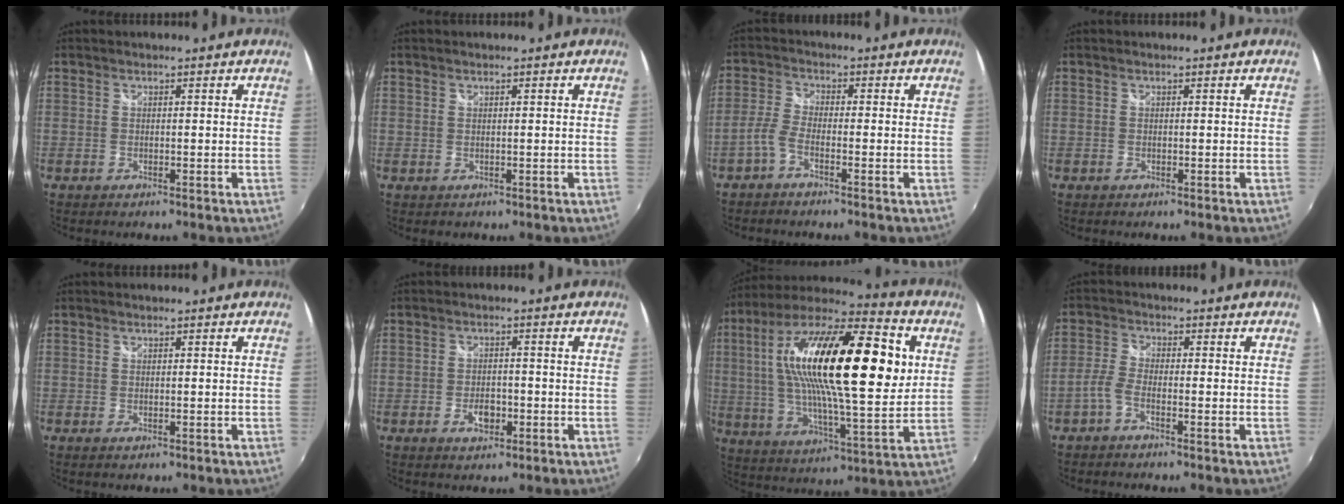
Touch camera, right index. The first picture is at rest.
{"total": 0.8, "force": [0.1, 0.8, 0.0], "torque": [0.003, 0.001, 0.002]}
{"total": 2.9, "force": [-1.9, 0.8, 2.1], "torque": [-0.059, 0.008, -0.044]}
{"total": 0.0}
{"total": 0.0}
{"total": 3.5, "force": [-1.5, 2.2, 2.4], "torque": [-0.046, 0.000, -0.024]}
{"total": 30.1, "force": [6.5, 8.5, 28.1], "torque": [-0.508, 0.025, 0.092]}
{"total": 2.8, "force": [-1.8, 0.9, 1.9], "torque": [-0.055, 0.007, -0.041]}